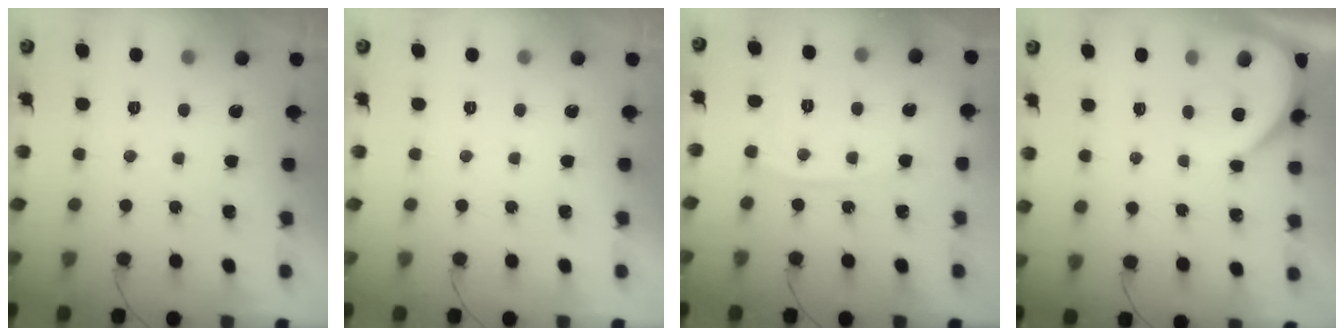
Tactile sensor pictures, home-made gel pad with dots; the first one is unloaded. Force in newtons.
{"total": 0.0}
{"total": 4.1, "press": 4.0, "slide": 0.6}
{"total": 3.9, "press": 3.9, "slide": 0.5}